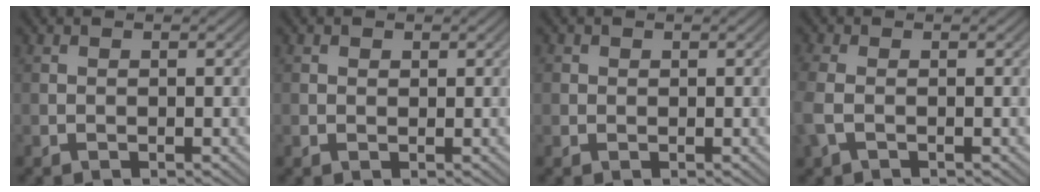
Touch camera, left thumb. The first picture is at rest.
{"total": 0.9, "force": [0.4, 0.7, 0.2], "torque": [-0.003, -0.003, 0.007]}
{"total": 1.2, "force": [0.4, 1.1, 0.2], "torque": [-0.002, -0.002, 0.004]}
{"total": 3.2, "force": [-0.7, 1.8, 2.6], "torque": [-0.084, -0.001, -0.022]}